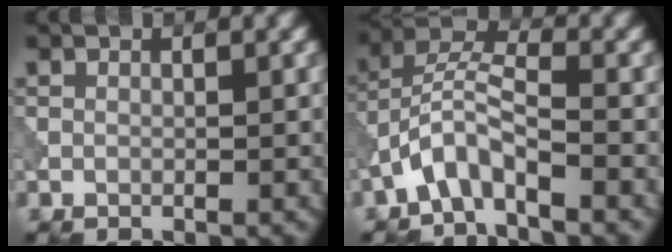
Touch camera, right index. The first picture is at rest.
{"total": 4.3, "force": [-2.8, 1.0, 3.1], "torque": [-0.063, 0.013, -0.065]}